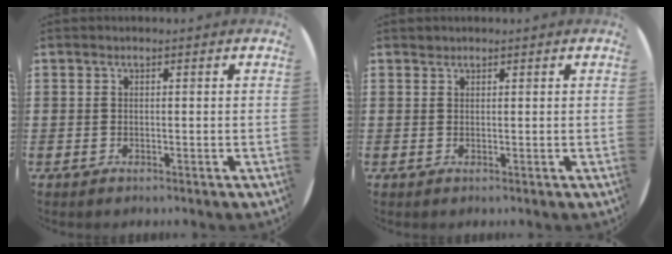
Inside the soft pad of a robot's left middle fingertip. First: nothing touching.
{"total": 0.5, "force": [0.5, 0.1, -0.1], "torque": [0.002, 0.003, 0.009]}